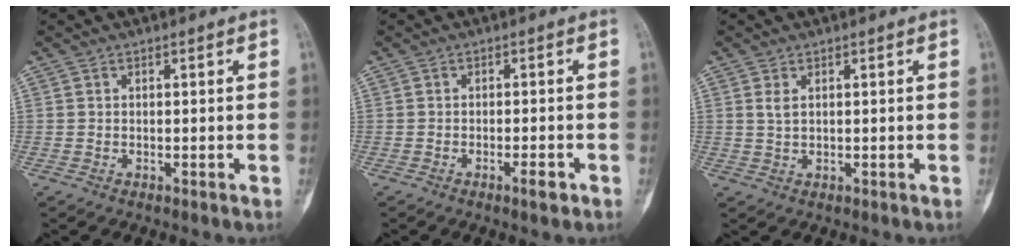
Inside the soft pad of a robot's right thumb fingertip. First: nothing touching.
{"total": 2.4, "force": [-1.3, 0.5, 1.9], "torque": [-0.030, 0.003, -0.021]}
{"total": 1.7, "force": [0.7, 0.8, 1.3], "torque": [-0.029, 0.001, 0.020]}